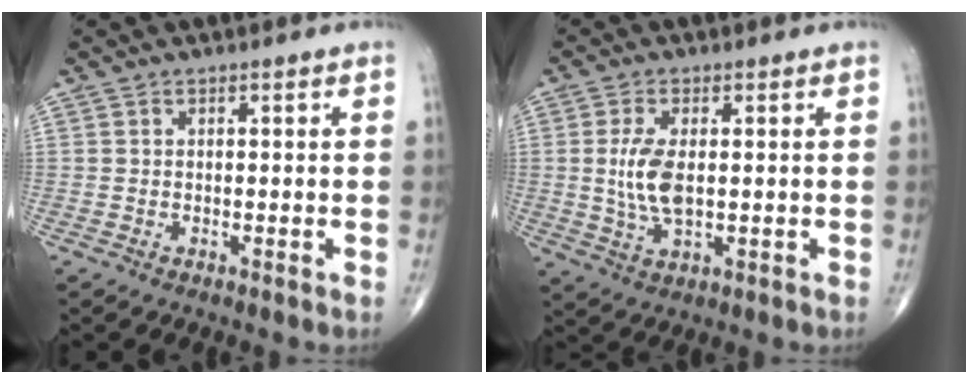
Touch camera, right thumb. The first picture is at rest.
{"total": 7.1, "force": [0.4, 3.3, 6.4], "torque": [-0.136, -0.008, 0.011]}